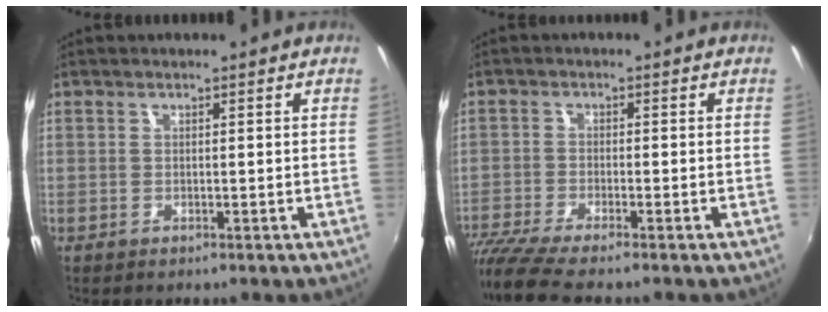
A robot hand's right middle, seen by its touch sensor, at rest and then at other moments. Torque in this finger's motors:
{"motor_torque": [1.07, -1.07, 0.16, 0.09]}